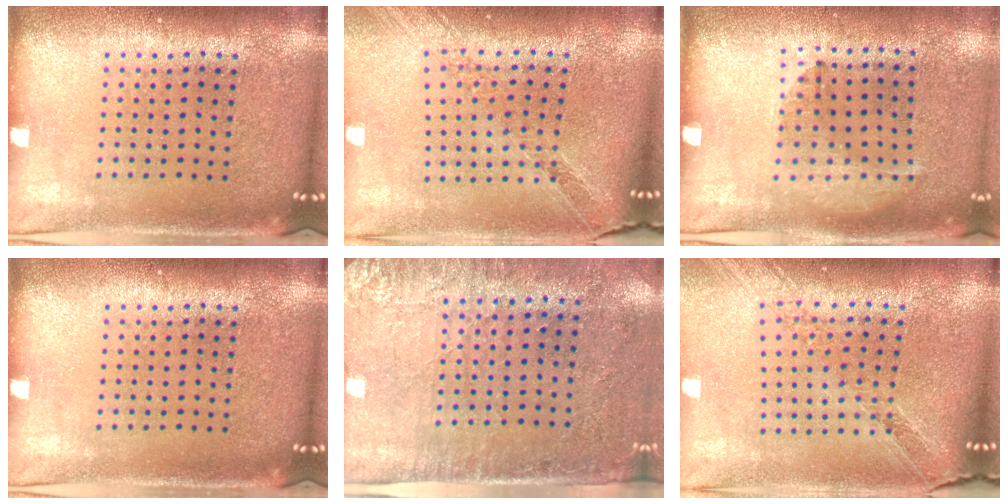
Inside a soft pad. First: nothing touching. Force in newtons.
{"total": 1.1, "press": 1.1, "slide": 0.1}
{"total": 1.3, "press": 0.9, "slide": 0.9}
{"total": 0.0}
{"total": 2.8, "press": 2.4, "slide": 1.4}
{"total": 1.1, "press": 1.1, "slide": 0.1}